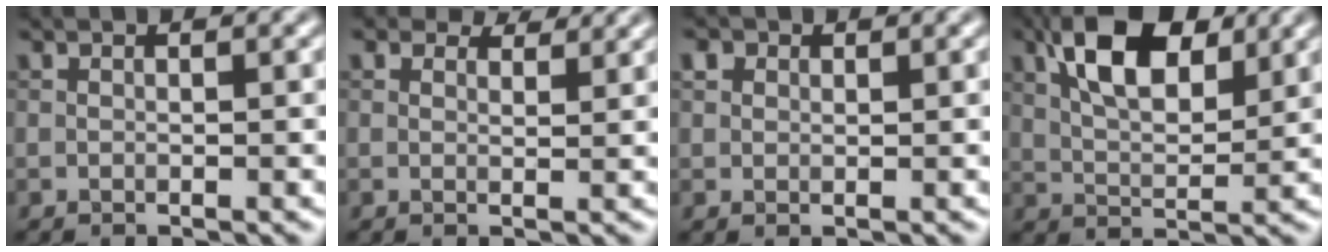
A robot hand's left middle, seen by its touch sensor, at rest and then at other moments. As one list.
[{"total": 2.9, "force": [2.5, 1.0, 0.9], "torque": [-0.016, -0.003, 0.030]}, {"total": 1.3, "force": [0.6, 1.0, 0.4], "torque": [-0.004, 0.003, 0.010]}, {"total": 8.2, "force": [3.6, 3.9, 6.3], "torque": [-0.110, 0.013, 0.062]}]